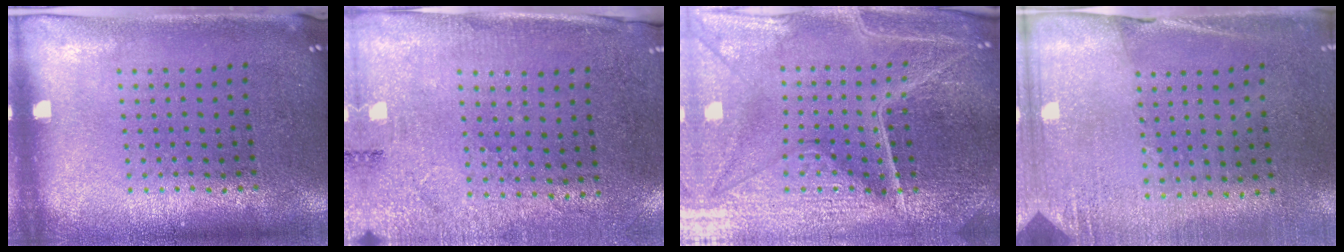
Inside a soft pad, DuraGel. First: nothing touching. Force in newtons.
{"total": 2.7, "press": 2.3, "slide": 1.5}
{"total": 5.9, "press": 5.3, "slide": 2.5}
{"total": 2.7, "press": 2.4, "slide": 1.2}